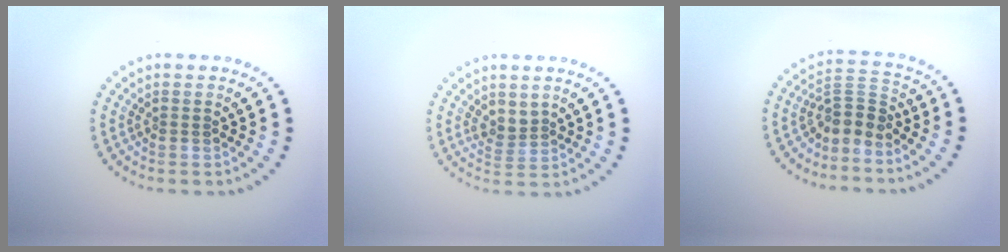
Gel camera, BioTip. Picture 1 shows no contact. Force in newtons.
{"total": 1.7, "press": 1.2, "slide": 1.3}
{"total": 2.8, "press": 2.0, "slide": 2.0}